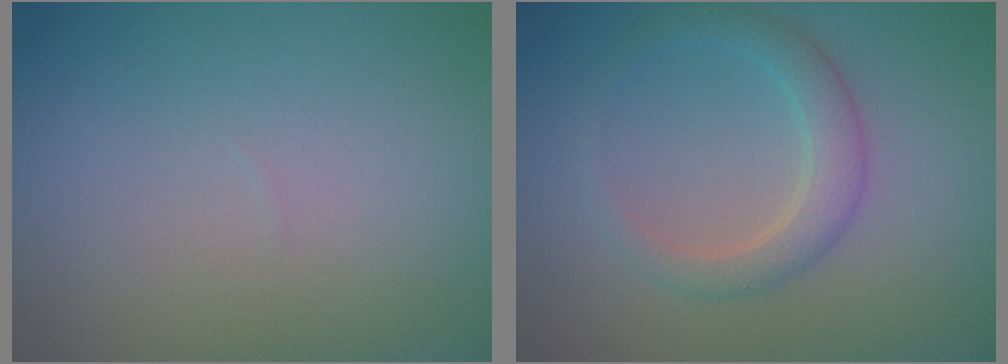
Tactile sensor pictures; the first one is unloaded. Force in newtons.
{"total": 2.6, "press": 2.6, "slide": 0.1}